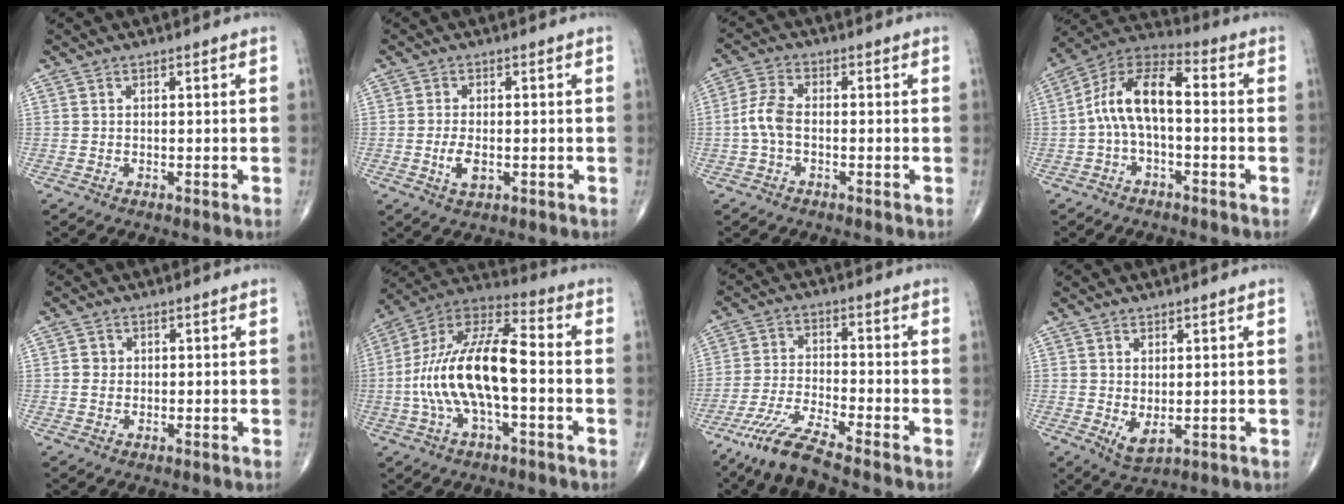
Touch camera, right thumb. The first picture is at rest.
{"total": 3.9, "force": [-0.9, 2.0, 3.3], "torque": [-0.065, -0.003, -0.015]}
{"total": 5.0, "force": [-1.0, 2.6, 4.1], "torque": [-0.096, 0.015, -0.027]}
{"total": 11.6, "force": [-0.6, 5.5, 10.2], "torque": [-0.187, 0.048, -0.023]}
{"total": 1.7, "force": [0.1, 1.6, 0.6], "torque": [-0.004, 0.002, 0.003]}
{"total": 18.8, "force": [-2.4, 7.7, 17.0], "torque": [-0.334, 0.047, -0.047]}
{"total": 8.6, "force": [-6.9, 0.4, 5.2], "torque": [-0.119, 0.016, -0.141]}
{"total": 3.8, "force": [-0.1, 1.8, 3.3], "torque": [-0.054, -0.010, 0.009]}